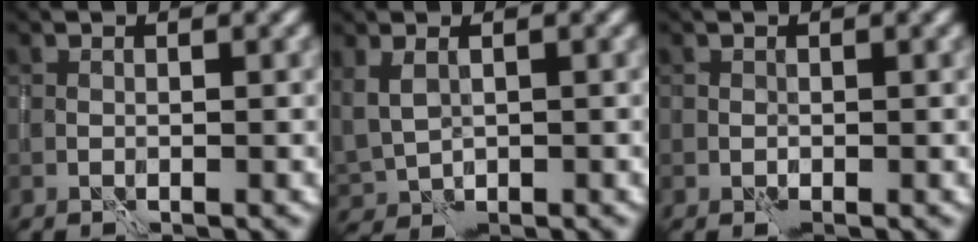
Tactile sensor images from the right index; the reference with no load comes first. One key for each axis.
{"total": 2.9, "fx": 0.6, "fy": 2.0, "fz": 2.0, "tx": -0.049, "ty": -0.011, "tz": 0.021}
{"total": 0.0}